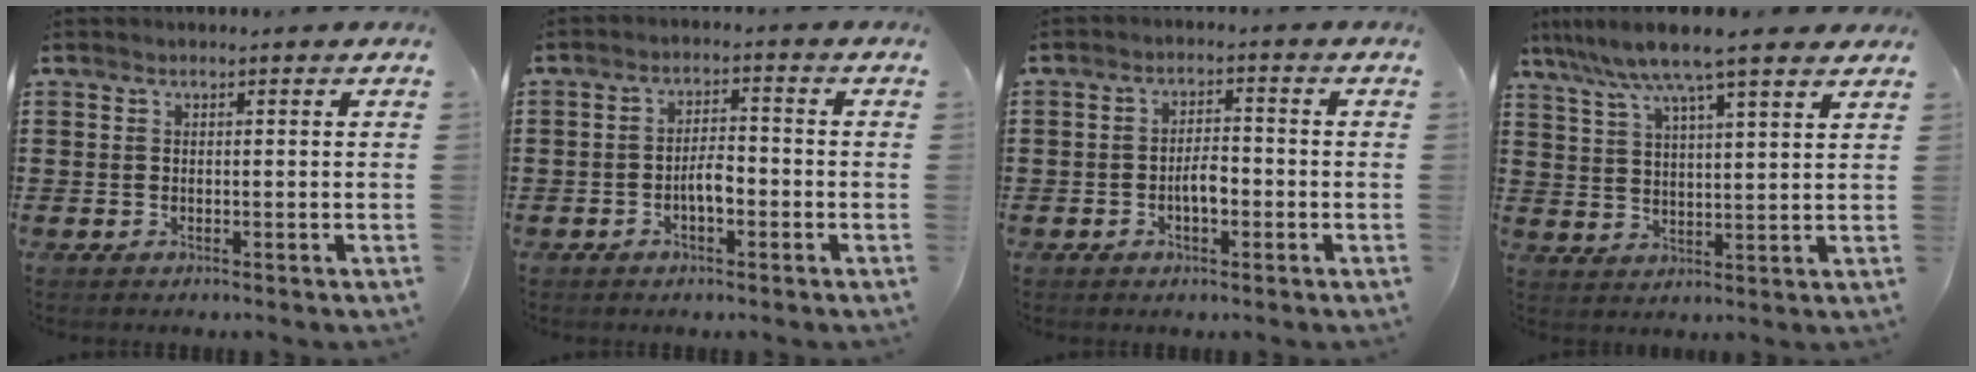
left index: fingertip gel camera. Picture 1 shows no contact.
{"total": 3.7, "force": [-1.4, 1.4, 3.2], "torque": [-0.064, 0.006, -0.029]}
{"total": 3.5, "force": [-1.0, 1.4, 3.0], "torque": [-0.055, 0.006, -0.020]}
{"total": 8.4, "force": [6.8, 0.1, 4.9], "torque": [-0.115, -0.020, 0.120]}